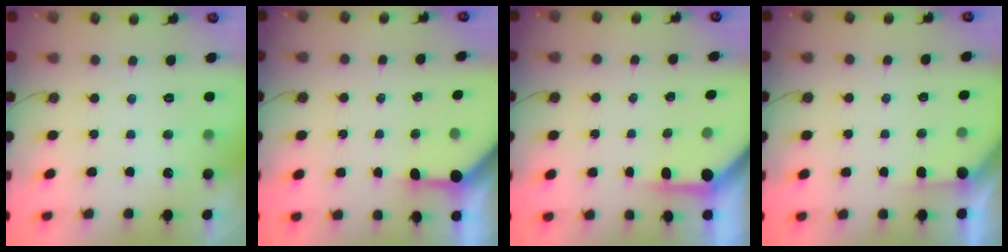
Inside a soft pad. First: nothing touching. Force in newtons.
{"total": 3.2, "press": 3.2, "slide": 0.4}
{"total": 3.8, "press": 3.8, "slide": 0.3}
{"total": 2.0, "press": 2.0, "slide": 0.2}